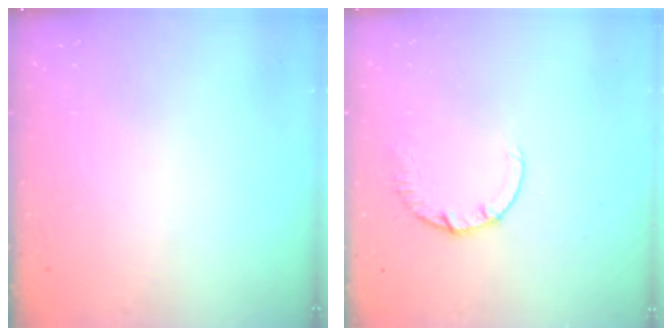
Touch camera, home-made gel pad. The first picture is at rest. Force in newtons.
{"total": 2.4, "press": 2.4, "slide": 0.2}